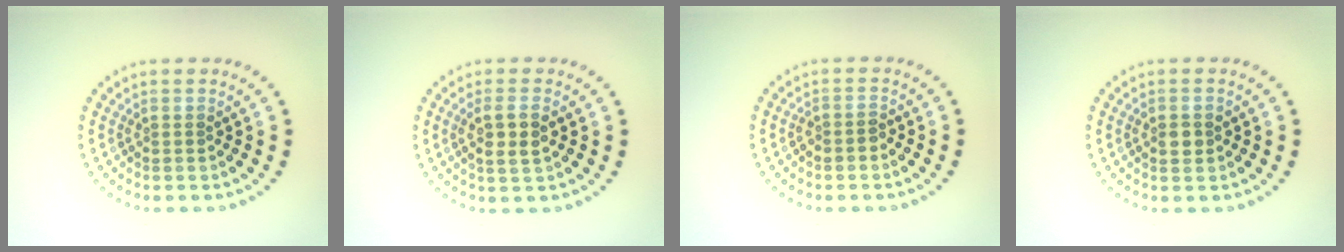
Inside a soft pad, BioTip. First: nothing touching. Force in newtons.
{"total": 2.6, "press": 2.5, "slide": 0.8}
{"total": 1.1, "press": 1.0, "slide": 0.5}
{"total": 1.9, "press": 1.9, "slide": 0.1}